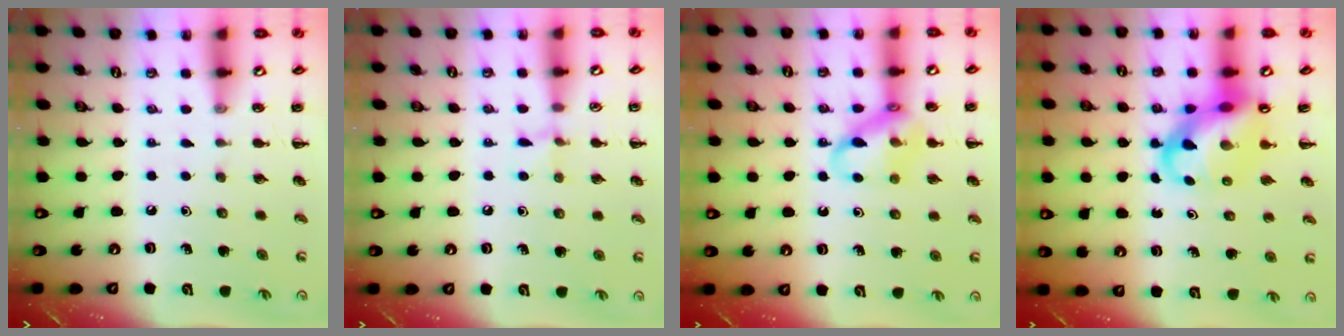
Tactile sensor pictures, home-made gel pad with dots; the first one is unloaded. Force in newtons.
{"total": 5.1, "press": 4.7, "slide": 1.9}
{"total": 13.7, "press": 13.5, "slide": 2.1}
{"total": 10.9, "press": 10.5, "slide": 3.0}